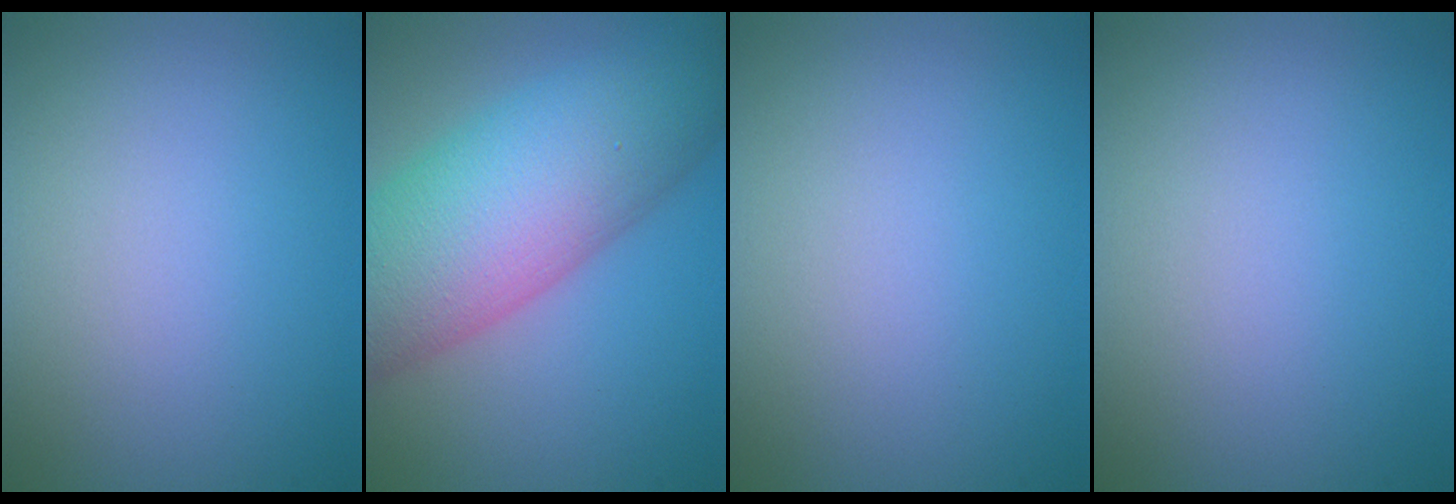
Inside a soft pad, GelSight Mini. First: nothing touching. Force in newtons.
{"total": 12.5, "press": 12.5, "slide": 0.6}
{"total": 0.0}
{"total": 0.0}